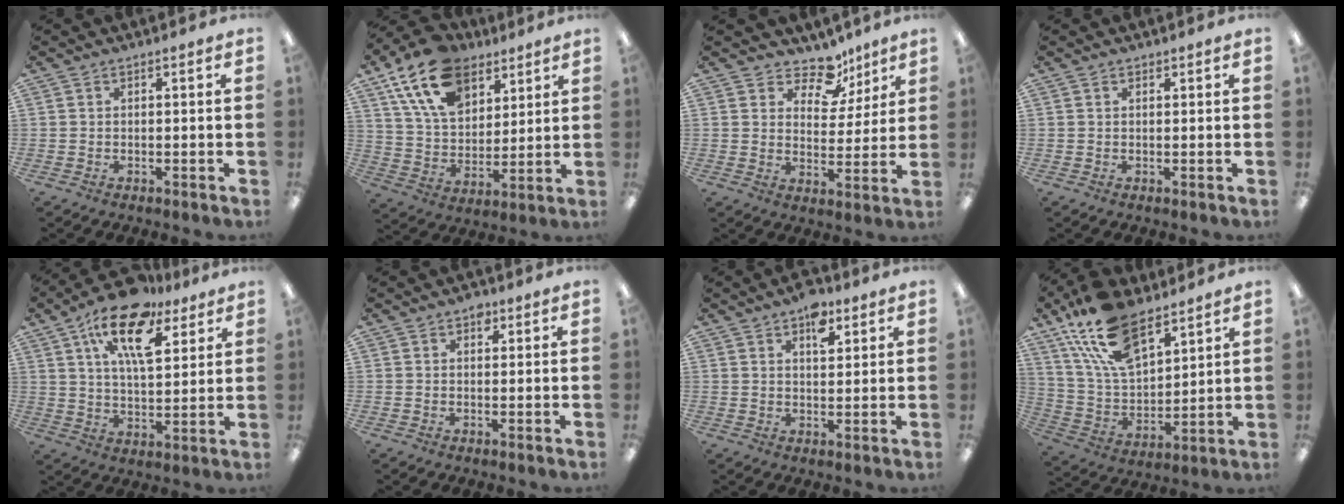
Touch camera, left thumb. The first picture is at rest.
{"total": 18.4, "force": [11.3, 11.0, 9.6], "torque": [-0.178, -0.039, 0.208]}
{"total": 9.9, "force": [7.4, 5.6, 3.4], "torque": [-0.051, -0.051, 0.135]}
{"total": 0.5, "force": [0.5, 0.3, 0.1], "torque": [-0.001, 0.002, 0.008]}
{"total": 17.2, "force": [10.2, 7.7, 11.5], "torque": [-0.192, -0.034, 0.175]}
{"total": 2.4, "force": [1.3, 1.6, 1.2], "torque": [-0.002, -0.004, 0.017]}
{"total": 6.7, "force": [4.0, 3.6, 3.9], "torque": [-0.039, -0.016, 0.064]}
{"total": 19.4, "force": [12.6, 9.5, 11.3], "torque": [-0.237, -0.058, 0.228]}